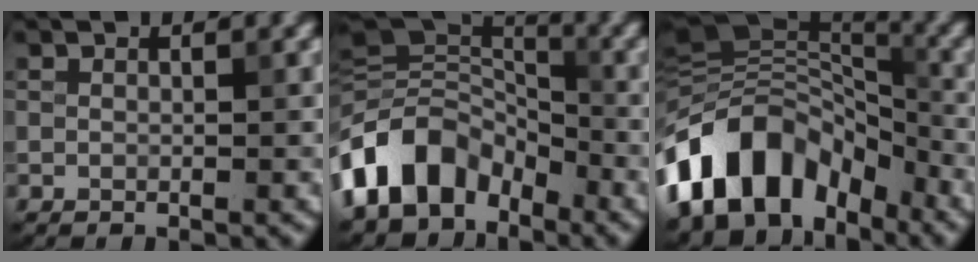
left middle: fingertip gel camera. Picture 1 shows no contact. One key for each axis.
{"total": 9.8, "fx": -4.9, "fy": 6.5, "fz": 5.5, "tx": -0.091, "ty": 0.010, "tz": -0.108}
{"total": 11.6, "fx": -6.1, "fy": 7.2, "fz": 6.7, "tx": -0.108, "ty": 0.031, "tz": -0.129}